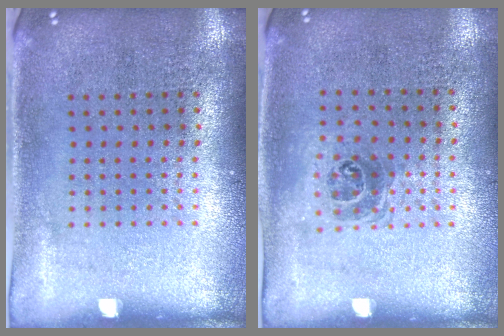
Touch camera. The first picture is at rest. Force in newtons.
{"total": 1.0, "press": 0.8, "slide": 0.5}